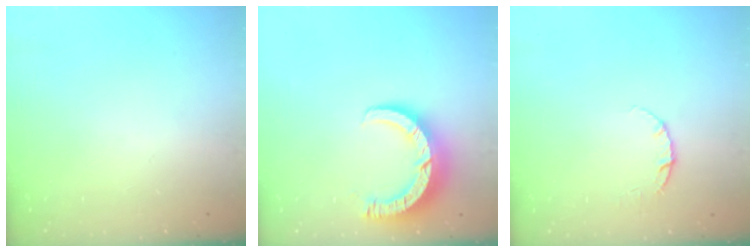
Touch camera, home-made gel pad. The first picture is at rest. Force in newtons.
{"total": 9.4, "press": 9.4, "slide": 1.0}
{"total": 3.8, "press": 3.8, "slide": 0.3}